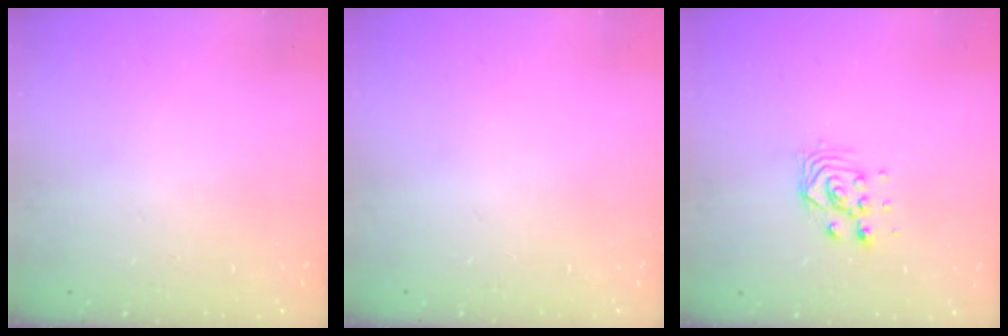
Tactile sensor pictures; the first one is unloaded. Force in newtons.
{"total": 0.0}
{"total": 3.5, "press": 3.4, "slide": 0.8}